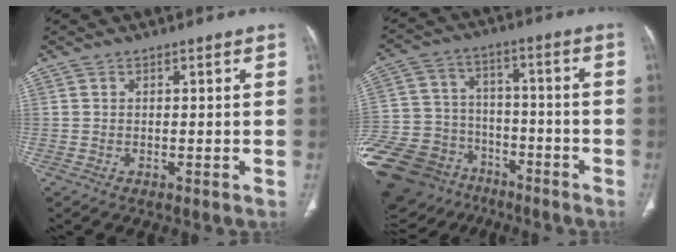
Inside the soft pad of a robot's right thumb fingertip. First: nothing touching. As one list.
[{"total": 27.1, "force": [-15.5, 18.7, 12.1], "torque": [-0.315, 0.051, -0.256]}]